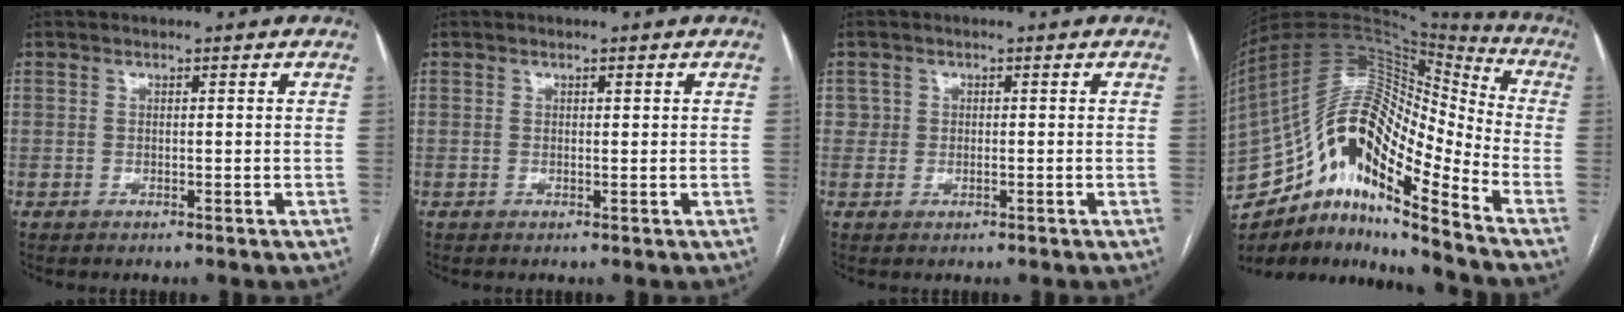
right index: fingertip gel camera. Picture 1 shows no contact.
{"total": 0.7, "force": [0.3, 0.3, 0.5], "torque": [-0.006, 0.001, 0.004]}
{"total": 1.5, "force": [0.4, 1.4, 0.0], "torque": [0.012, 0.003, 0.002]}
{"total": 22.4, "force": [-13.4, 5.9, 17.0], "torque": [-0.336, 0.040, -0.234]}